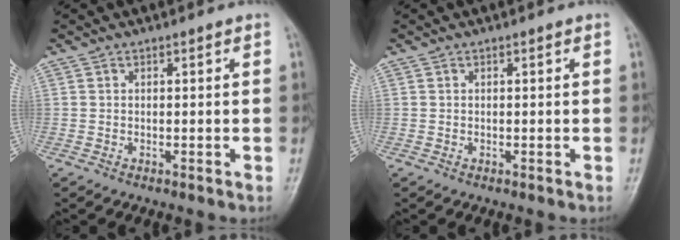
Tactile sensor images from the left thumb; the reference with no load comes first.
{"total": 0.0}